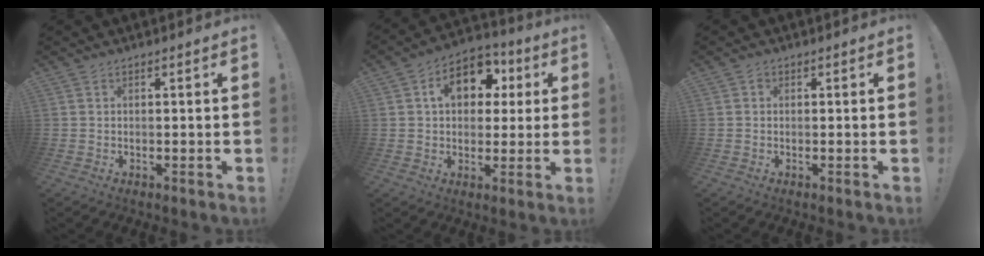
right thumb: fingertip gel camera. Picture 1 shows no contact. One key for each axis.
{"total": 13.2, "fx": 3.8, "fy": 9.5, "fz": 8.4, "tx": -0.125, "ty": 0.002, "tz": 0.071}
{"total": 0.7, "fx": 0.1, "fy": 0.7, "fz": 0.2, "tx": 0.004, "ty": 0.000, "tz": -0.001}